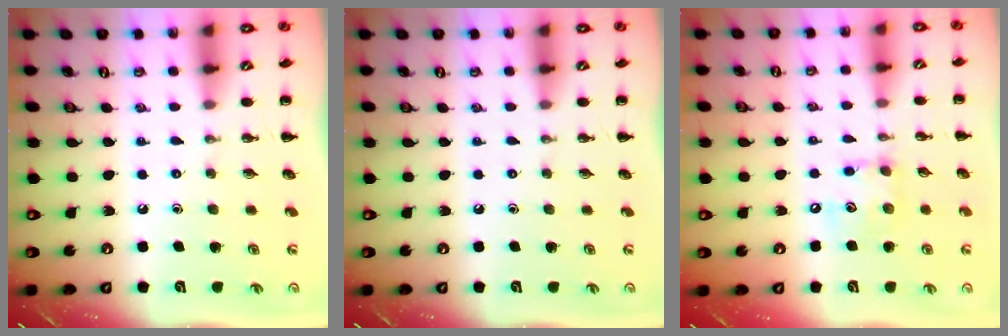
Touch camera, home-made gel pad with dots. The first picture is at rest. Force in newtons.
{"total": 0.0}
{"total": 8.7, "press": 8.7, "slide": 0.9}